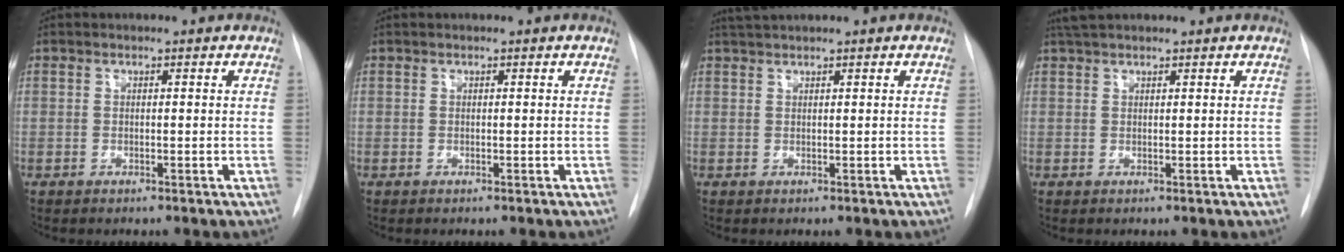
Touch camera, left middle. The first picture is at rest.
{"total": 0.0}
{"total": 1.9, "force": [1.7, -0.5, 0.6], "torque": [-0.013, 0.012, 0.037]}
{"total": 3.1, "force": [2.7, 0.5, 1.3], "torque": [-0.027, 0.024, 0.051]}